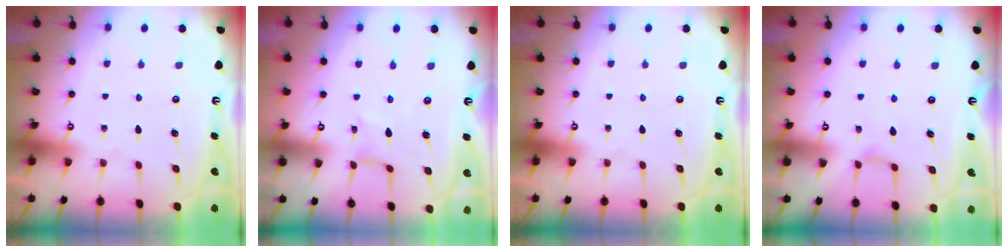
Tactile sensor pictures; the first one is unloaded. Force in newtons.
{"total": 0.0}
{"total": 0.0}
{"total": 2.5, "press": 2.4, "slide": 0.5}